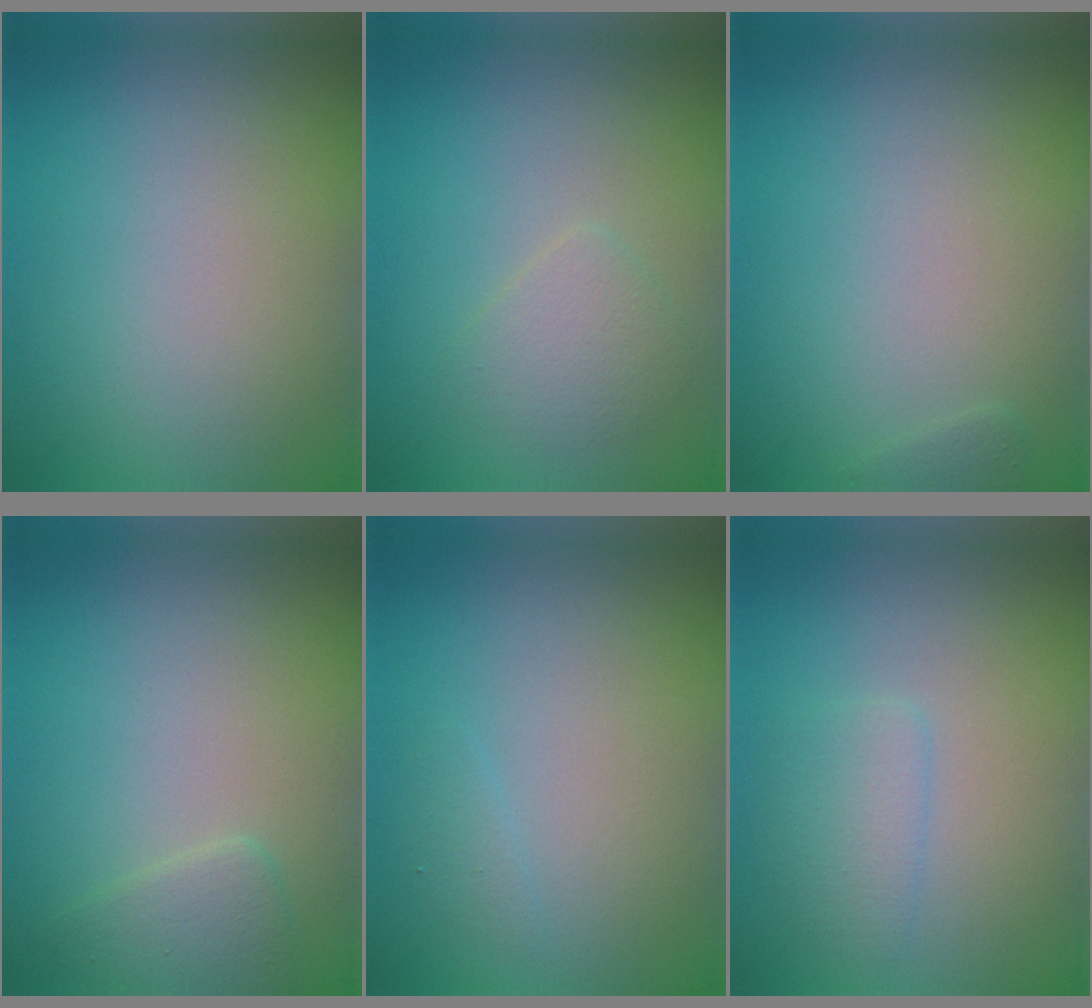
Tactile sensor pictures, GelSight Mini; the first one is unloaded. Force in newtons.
{"total": 1.9, "press": 1.9, "slide": 0.1}
{"total": 0.5, "press": 0.5, "slide": 0.0}
{"total": 1.8, "press": 1.8, "slide": 0.1}
{"total": 0.7, "press": 0.7, "slide": 0.1}
{"total": 1.9, "press": 1.9, "slide": 0.1}